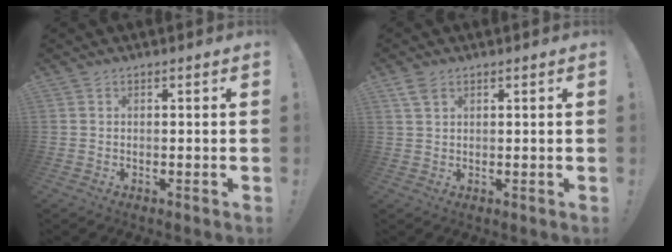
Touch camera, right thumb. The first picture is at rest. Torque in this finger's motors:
{"motor_torque": [0.18, 0.62, 0.35, 0.05, 0.02]}